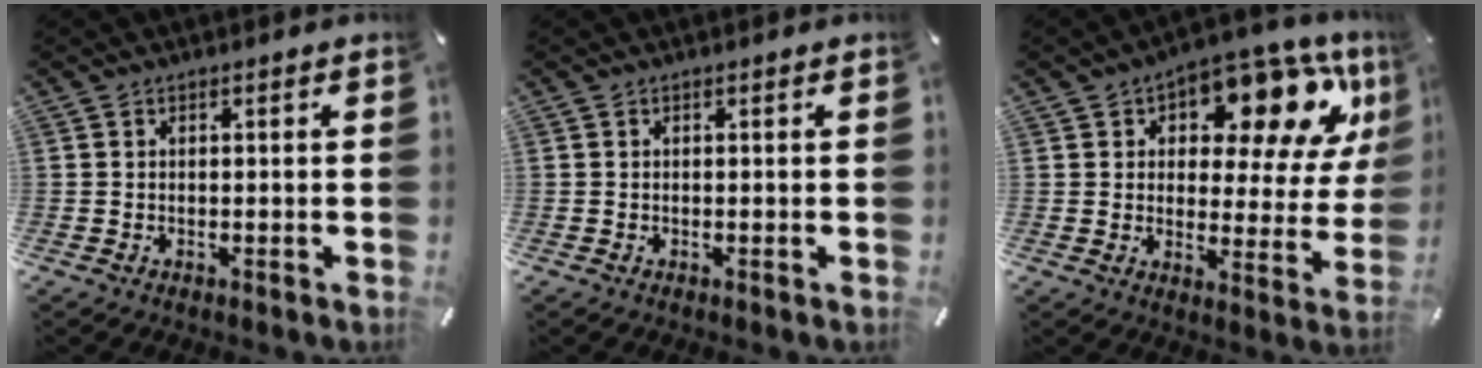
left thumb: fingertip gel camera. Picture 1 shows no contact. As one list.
[{"total": 0.0}, {"total": 17.8, "force": [10.8, 8.4, 11.3], "torque": [-0.145, -0.078, 0.177]}]